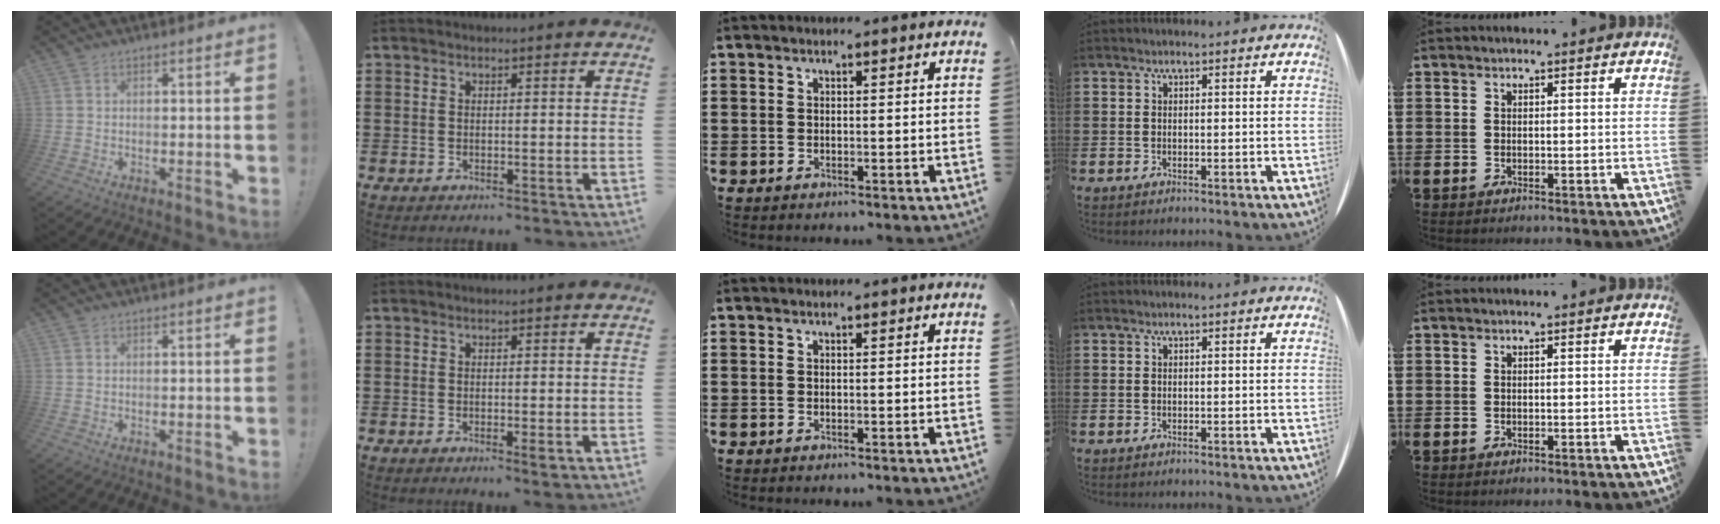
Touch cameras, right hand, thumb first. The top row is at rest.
{"index": {"total": 1.2, "force": [-0.3, 0.2, 1.1], "torque": [-0.028, -0.008, -0.006]}}